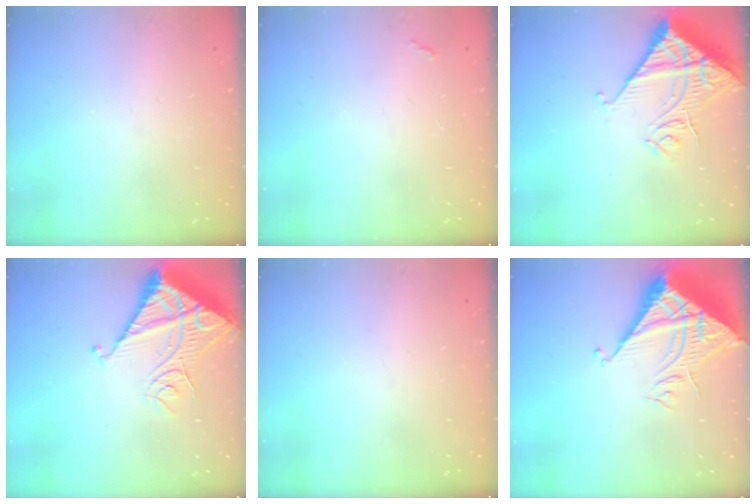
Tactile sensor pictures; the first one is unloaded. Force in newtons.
{"total": 2.8, "press": 2.8, "slide": 0.4}
{"total": 13.2, "press": 13.1, "slide": 1.7}
{"total": 15.5, "press": 15.4, "slide": 1.6}
{"total": 0.0}
{"total": 11.2, "press": 11.2, "slide": 0.9}